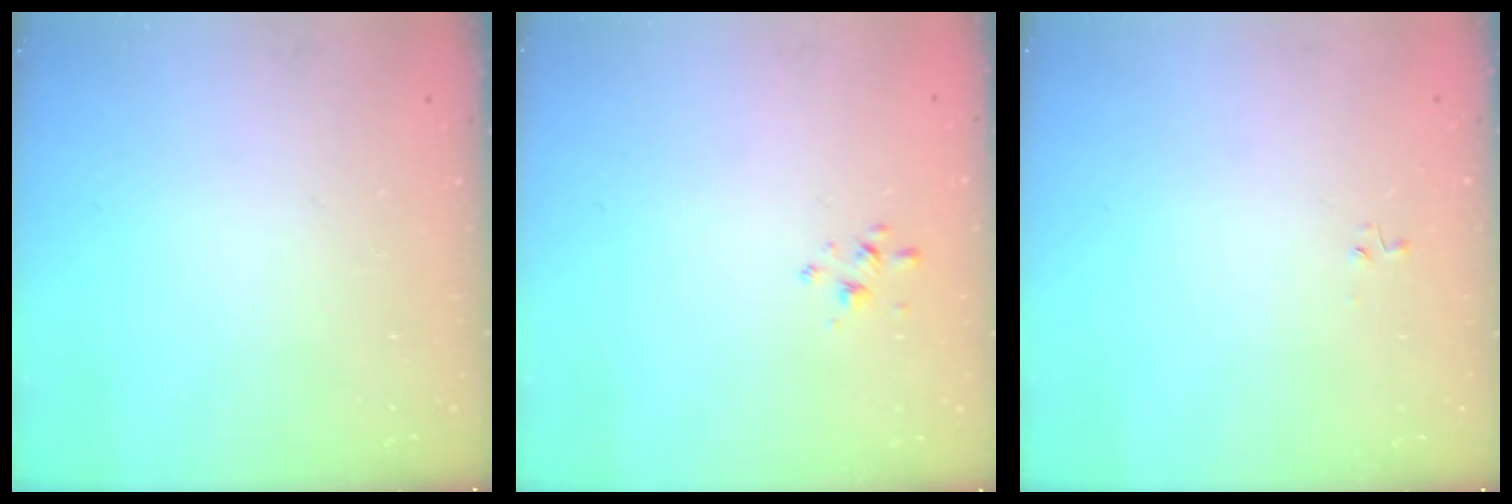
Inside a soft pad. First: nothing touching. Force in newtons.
{"total": 1.7, "press": 1.7, "slide": 0.3}
{"total": 0.0}